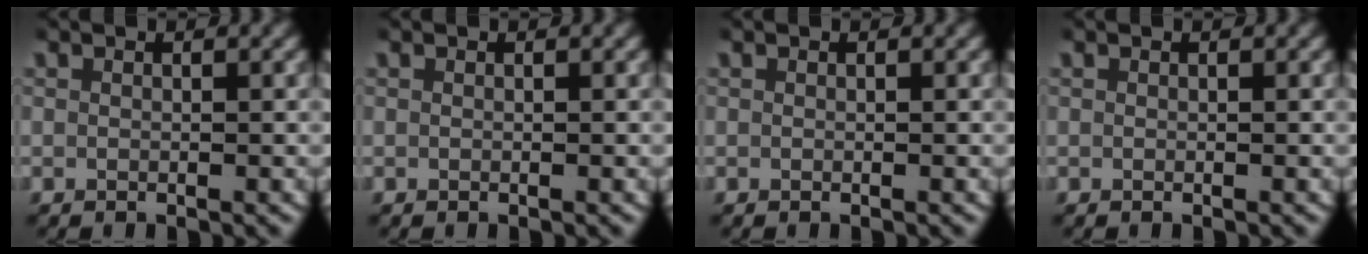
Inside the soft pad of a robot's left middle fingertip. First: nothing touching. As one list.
[{"total": 0.0}, {"total": 0.0}, {"total": 0.0}]